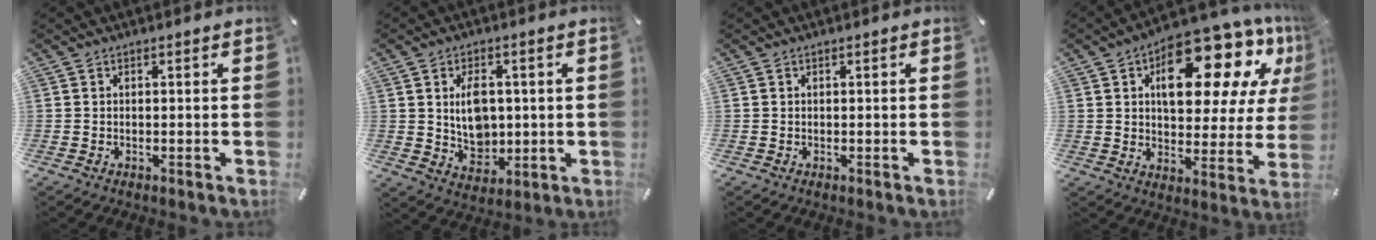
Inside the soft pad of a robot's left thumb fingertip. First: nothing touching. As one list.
[{"total": 8.4, "force": [1.1, 6.4, 5.3], "torque": [-0.078, -0.003, 0.018]}, {"total": 0.0}, {"total": 20.7, "force": [10.7, 10.4, 14.4], "torque": [-0.189, -0.068, 0.173]}]